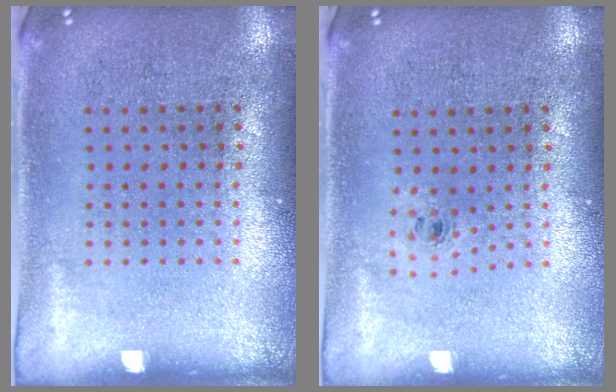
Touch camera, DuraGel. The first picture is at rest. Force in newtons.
{"total": 0.6, "press": 0.3, "slide": 0.5}